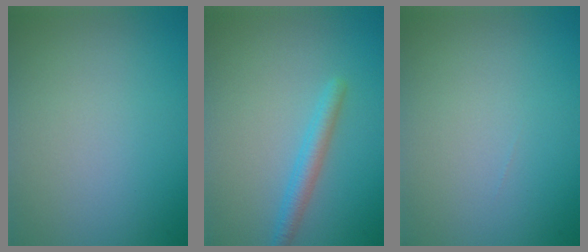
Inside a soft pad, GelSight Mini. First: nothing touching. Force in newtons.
{"total": 2.2, "press": 2.2, "slide": 0.1}
{"total": 0.0}